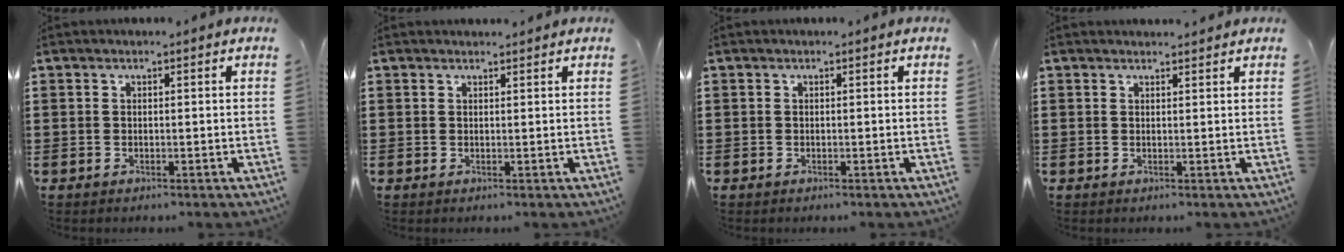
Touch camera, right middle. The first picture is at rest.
{"total": 0.0}
{"total": 0.0}
{"total": 0.9, "force": [0.9, 0.1, 0.0], "torque": [0.005, -0.004, 0.016]}